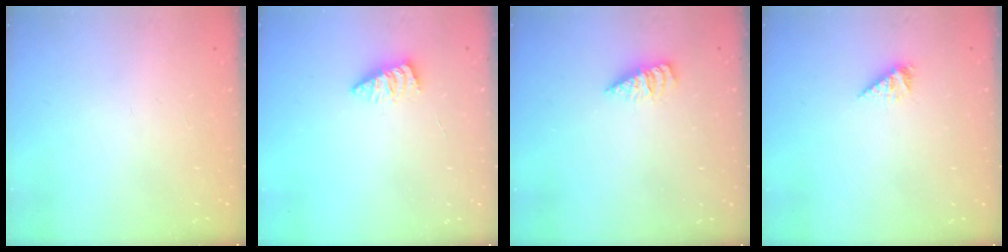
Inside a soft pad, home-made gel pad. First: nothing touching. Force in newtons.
{"total": 2.6, "press": 2.6, "slide": 0.2}
{"total": 1.8, "press": 1.8, "slide": 0.2}
{"total": 2.8, "press": 2.8, "slide": 0.5}